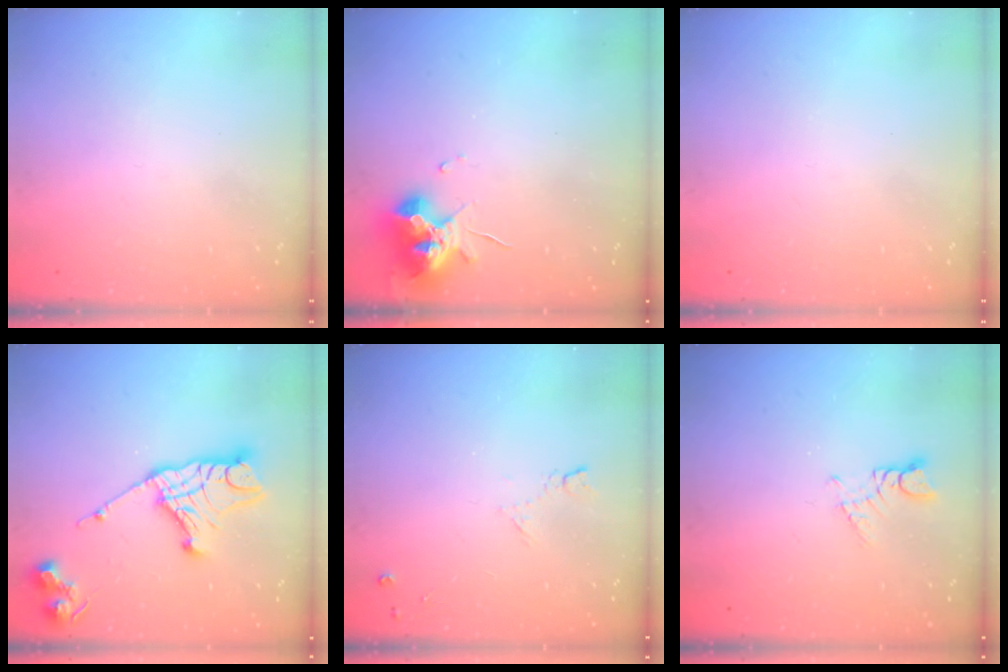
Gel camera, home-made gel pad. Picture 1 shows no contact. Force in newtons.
{"total": 10.6, "press": 10.5, "slide": 1.4}
{"total": 0.0}
{"total": 17.2, "press": 17.1, "slide": 1.6}
{"total": 6.0, "press": 5.9, "slide": 1.0}
{"total": 2.0, "press": 2.0, "slide": 0.2}